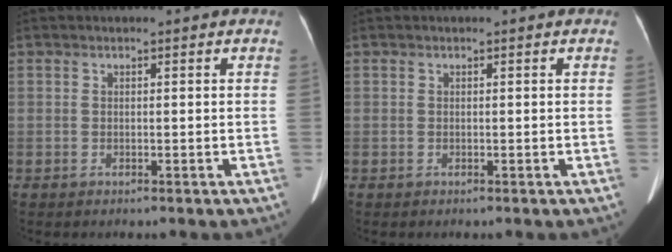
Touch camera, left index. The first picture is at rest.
{"total": 0.0}